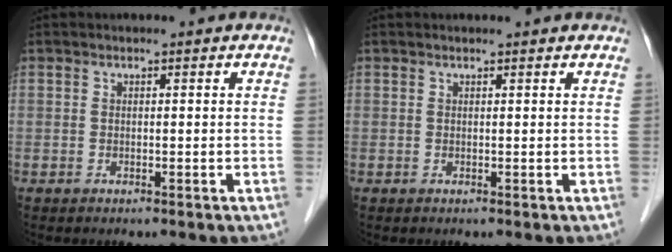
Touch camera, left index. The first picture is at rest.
{"total": 1.5, "force": [1.4, 0.0, 0.4], "torque": [-0.011, 0.009, 0.016]}